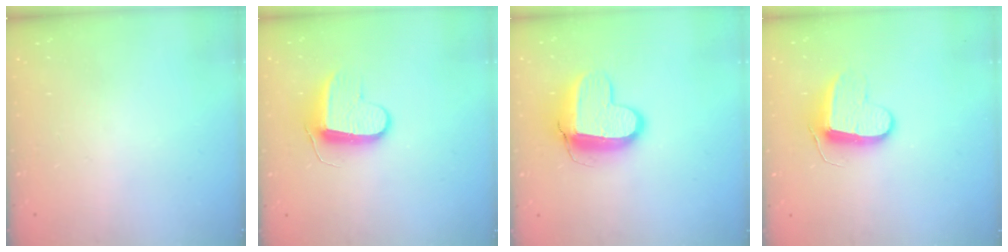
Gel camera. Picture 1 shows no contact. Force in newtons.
{"total": 9.1, "press": 9.1, "slide": 0.3}
{"total": 12.4, "press": 12.3, "slide": 1.3}
{"total": 9.7, "press": 9.7, "slide": 0.2}